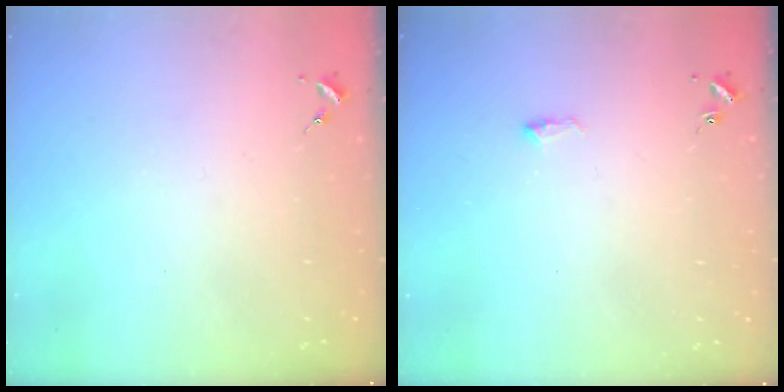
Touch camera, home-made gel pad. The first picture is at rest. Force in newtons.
{"total": 5.3, "press": 5.3, "slide": 0.7}